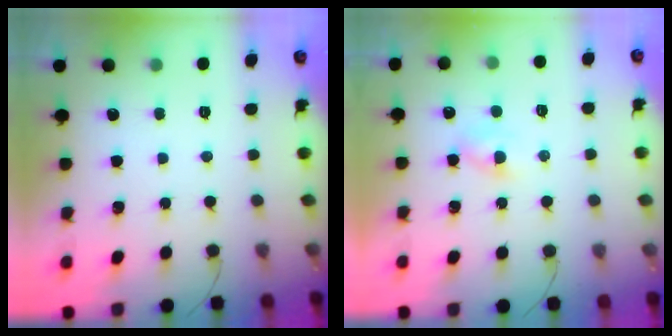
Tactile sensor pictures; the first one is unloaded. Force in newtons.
{"total": 1.9, "press": 1.6, "slide": 1.0}